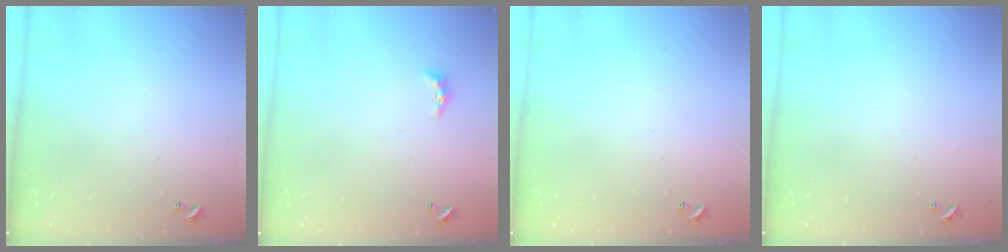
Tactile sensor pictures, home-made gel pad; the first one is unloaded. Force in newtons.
{"total": 2.3, "press": 2.2, "slide": 0.7}
{"total": 0.0}
{"total": 0.0}